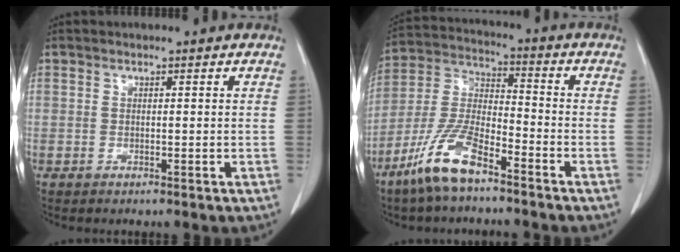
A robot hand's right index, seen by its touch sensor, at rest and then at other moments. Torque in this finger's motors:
{"motor_torque": [-0.02, -0.11, 0.00, 0.00]}